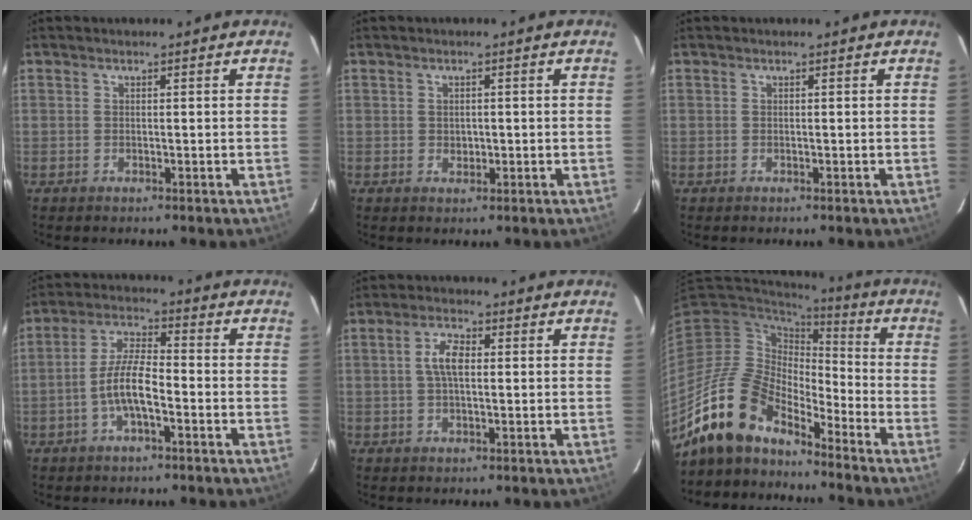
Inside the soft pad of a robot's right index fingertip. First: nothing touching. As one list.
[{"total": 1.5, "force": [-0.1, 1.4, 0.6], "torque": [-0.006, 0.001, 0.001]}, {"total": 0.0}, {"total": 7.4, "force": [-2.8, 2.2, 6.5], "torque": [-0.135, 0.008, -0.052]}, {"total": 4.6, "force": [0.5, 2.0, 4.1], "torque": [-0.081, 0.010, 0.010]}, {"total": 15.2, "force": [-12.7, 5.9, 6.0], "torque": [-0.119, 0.007, -0.245]}]